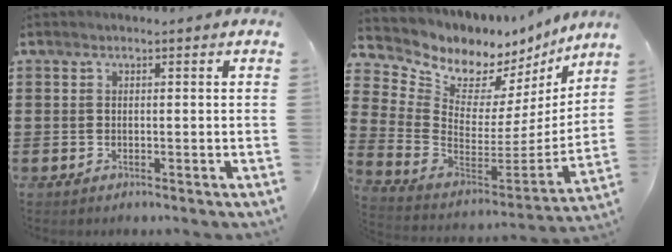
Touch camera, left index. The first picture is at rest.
{"total": 5.5, "force": [4.4, 3.3, 0.0], "torque": [-0.042, -0.056, 0.076]}